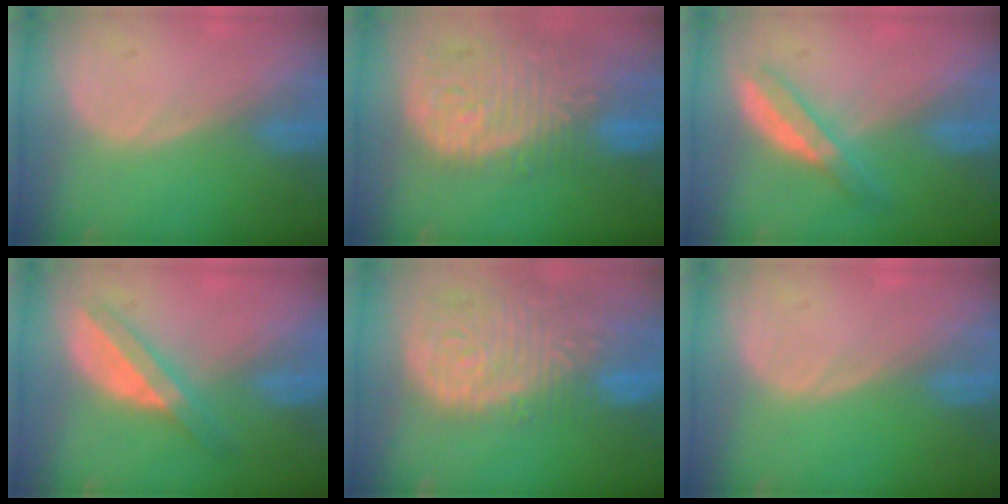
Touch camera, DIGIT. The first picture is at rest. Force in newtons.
{"total": 13.5, "press": 11.4, "slide": 7.3}
{"total": 5.3, "press": 4.6, "slide": 2.6}
{"total": 6.0, "press": 5.2, "slide": 2.9}
{"total": 14.5, "press": 11.9, "slide": 8.2}
{"total": 0.0}